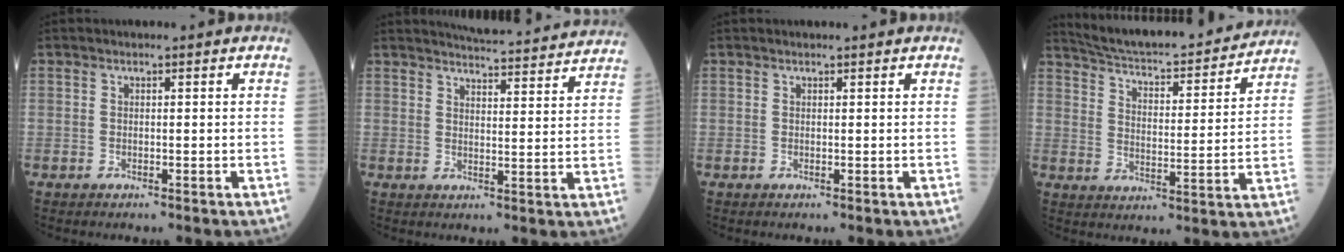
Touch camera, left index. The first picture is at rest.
{"total": 15.7, "force": [15.1, 0.8, 4.2], "torque": [-0.053, -0.017, 0.178]}
{"total": 1.1, "force": [1.1, 0.0, 0.3], "torque": [-0.006, 0.006, 0.014]}
{"total": 20.6, "force": [19.2, 2.5, 7.1], "torque": [-0.112, -0.012, 0.267]}